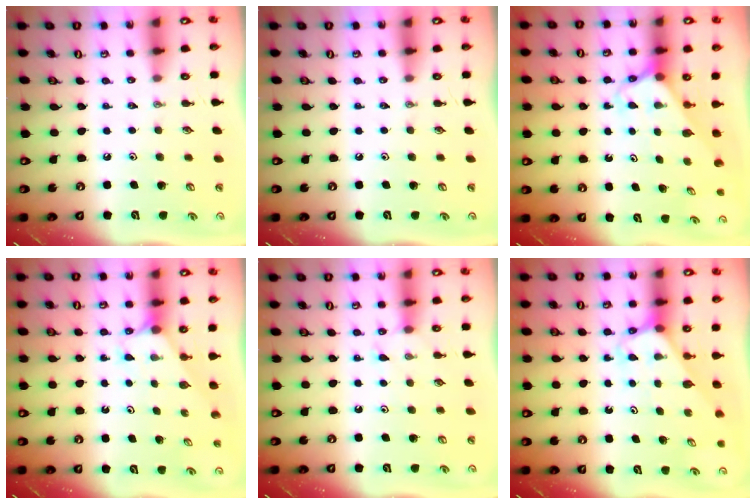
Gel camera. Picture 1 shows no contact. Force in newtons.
{"total": 0.0}
{"total": 2.7, "press": 2.7, "slide": 0.1}
{"total": 2.3, "press": 2.3, "slide": 0.2}
{"total": 4.9, "press": 4.9, "slide": 0.6}
{"total": 3.1, "press": 3.1, "slide": 0.2}